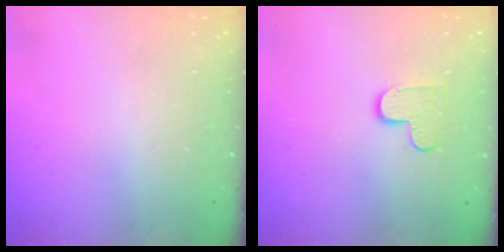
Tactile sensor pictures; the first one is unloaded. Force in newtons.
{"total": 7.4, "press": 7.4, "slide": 0.4}